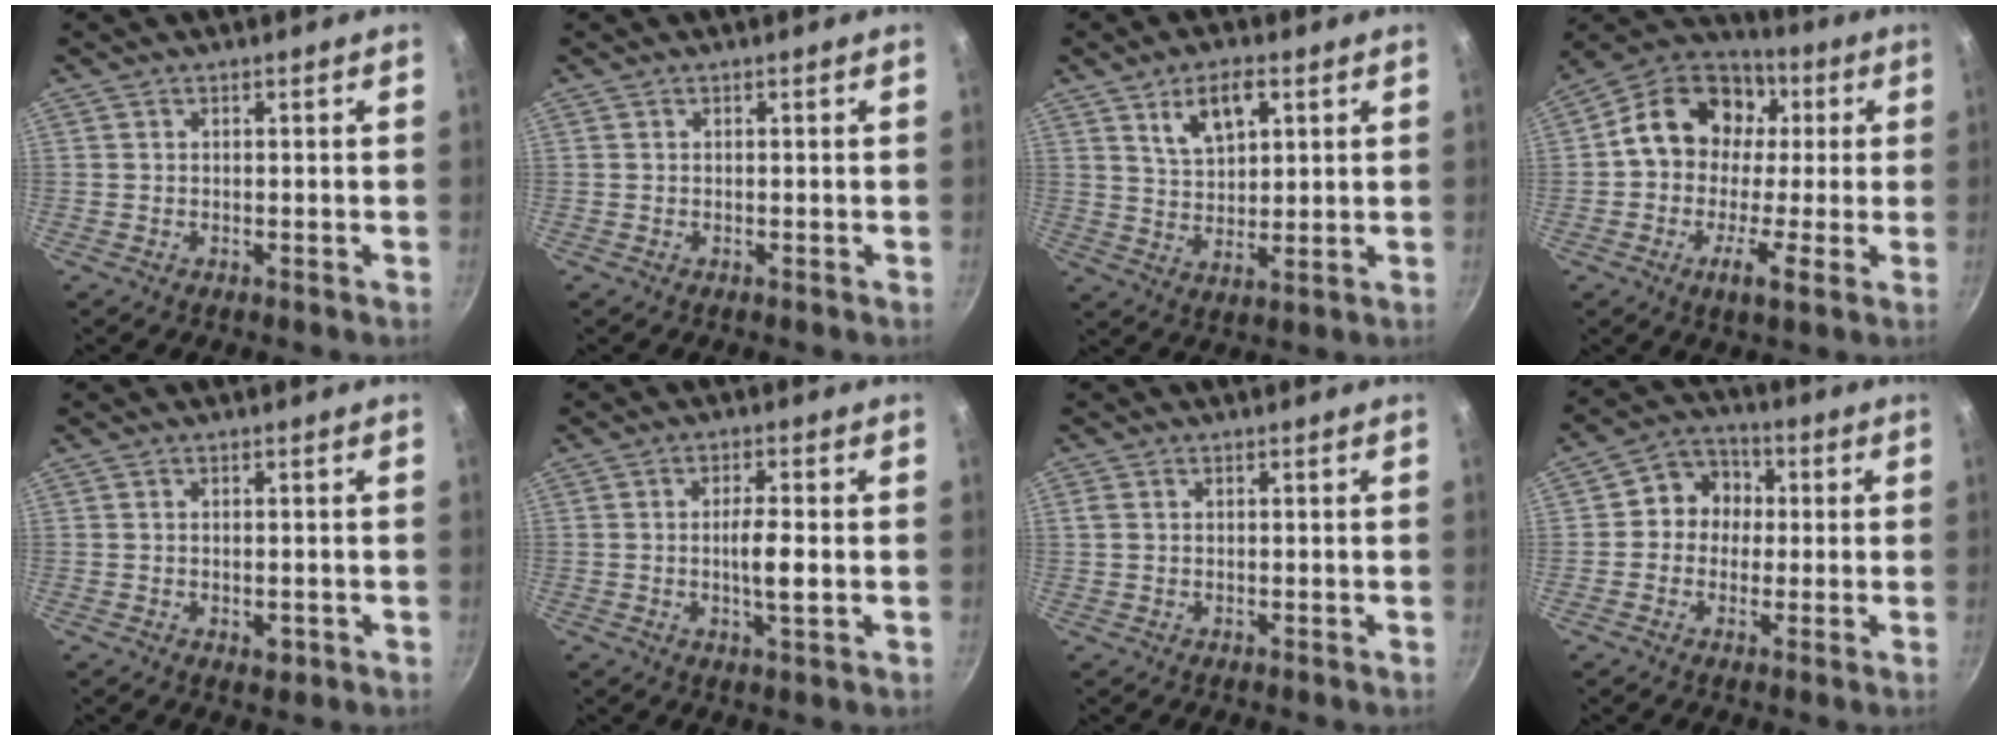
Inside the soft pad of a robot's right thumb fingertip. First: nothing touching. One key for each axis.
{"total": 0.0}
{"total": 9.0, "fx": 4.2, "fy": 4.4, "fz": 6.6, "tx": -0.100, "ty": -0.018, "tz": 0.081}
{"total": 17.1, "fx": 1.7, "fy": 12.9, "fz": 11.2, "tx": -0.168, "ty": 0.035, "tz": 0.010}
{"total": 2.3, "fx": -0.7, "fy": 1.3, "fz": 1.7, "tx": -0.025, "ty": -0.003, "tz": -0.009}
{"total": 5.4, "fx": -0.5, "fy": 1.0, "fz": 5.3, "tx": -0.101, "ty": 0.001, "tz": -0.011}
{"total": 1.5, "fx": 0.3, "fy": 1.2, "fz": 0.8, "tx": -0.015, "ty": 0.003, "tz": 0.006}
{"total": 7.8, "fx": 0.2, "fy": 7.1, "fz": 3.1, "tx": -0.006, "ty": 0.020, "tz": -0.014}